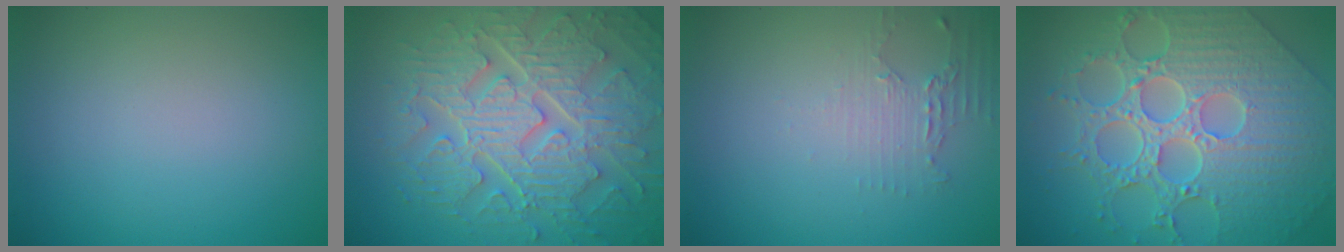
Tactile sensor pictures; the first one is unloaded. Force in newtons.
{"total": 9.2, "press": 6.8, "slide": 6.2}
{"total": 2.2, "press": 1.6, "slide": 1.5}
{"total": 9.8, "press": 7.1, "slide": 6.8}